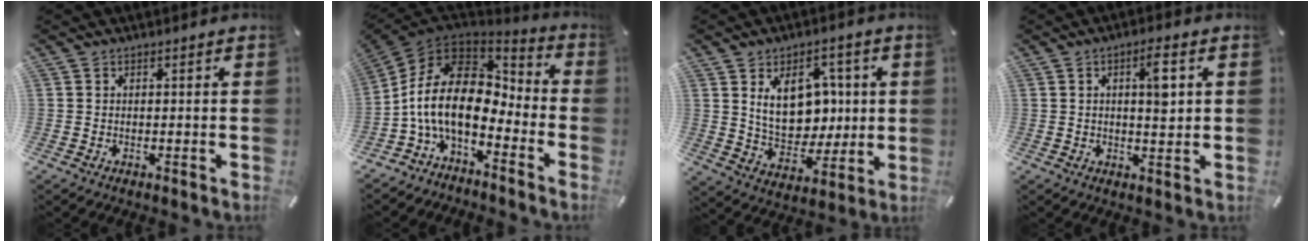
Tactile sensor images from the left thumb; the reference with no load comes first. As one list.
[{"total": 16.2, "force": [-2.6, 10.1, 12.4], "torque": [-0.268, 0.009, -0.047]}, {"total": 14.6, "force": [3.4, 10.8, 9.2], "torque": [-0.133, -0.003, 0.068]}, {"total": 6.2, "force": [1.6, 1.8, 5.7], "torque": [-0.082, -0.009, 0.017]}]